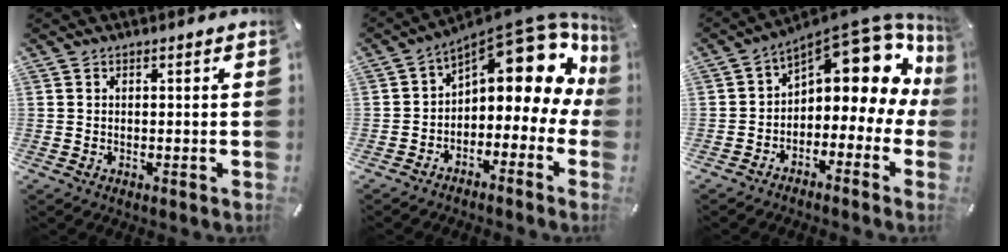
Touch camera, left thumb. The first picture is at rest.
{"total": 15.5, "force": [8.8, 6.4, 11.1], "torque": [-0.148, -0.074, 0.143]}
{"total": 13.1, "force": [7.4, 5.8, 9.1], "torque": [-0.129, -0.067, 0.120]}